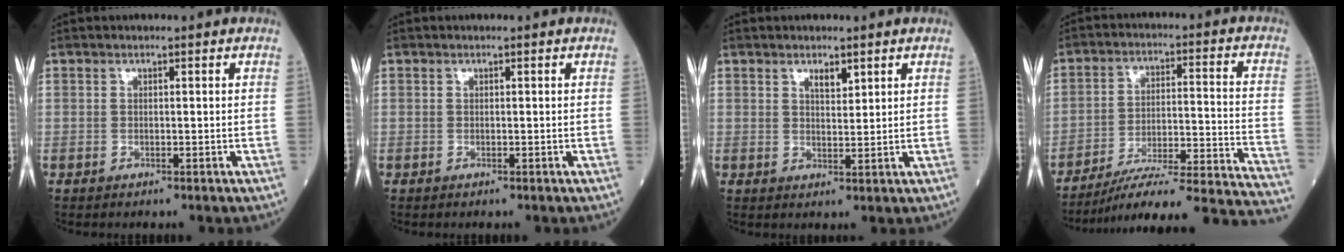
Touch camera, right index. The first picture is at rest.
{"total": 0.0}
{"total": 2.2, "force": [1.5, 0.7, 1.4], "torque": [-0.022, -0.004, 0.027]}
{"total": 24.8, "force": [-22.6, -0.9, 10.0], "torque": [-0.075, -0.010, -0.318]}